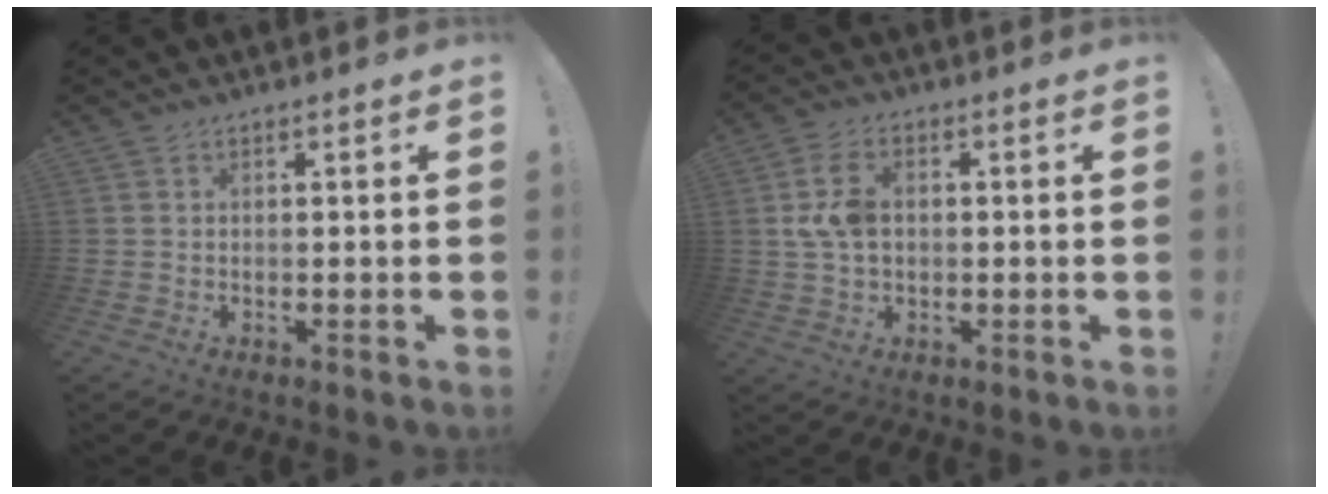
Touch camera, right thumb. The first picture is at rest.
{"total": 8.8, "force": [1.0, 5.9, 6.4], "torque": [-0.127, 0.009, 0.021]}